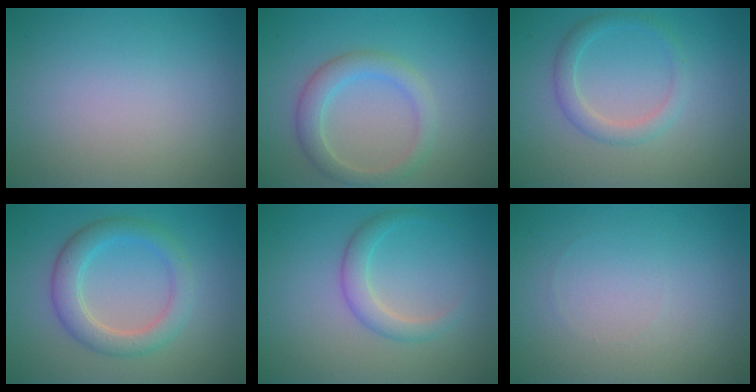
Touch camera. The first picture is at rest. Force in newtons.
{"total": 3.1, "press": 3.1, "slide": 0.1}
{"total": 2.2, "press": 2.2, "slide": 0.2}
{"total": 3.9, "press": 3.9, "slide": 0.2}
{"total": 2.2, "press": 2.2, "slide": 0.1}
{"total": 0.0}